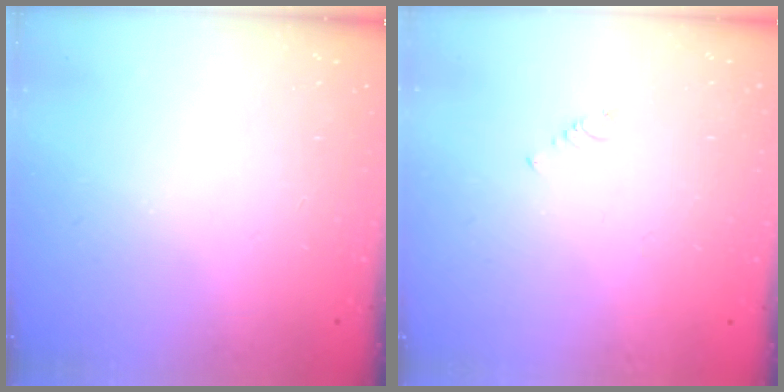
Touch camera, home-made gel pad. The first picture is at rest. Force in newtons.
{"total": 0.7, "press": 0.6, "slide": 0.2}